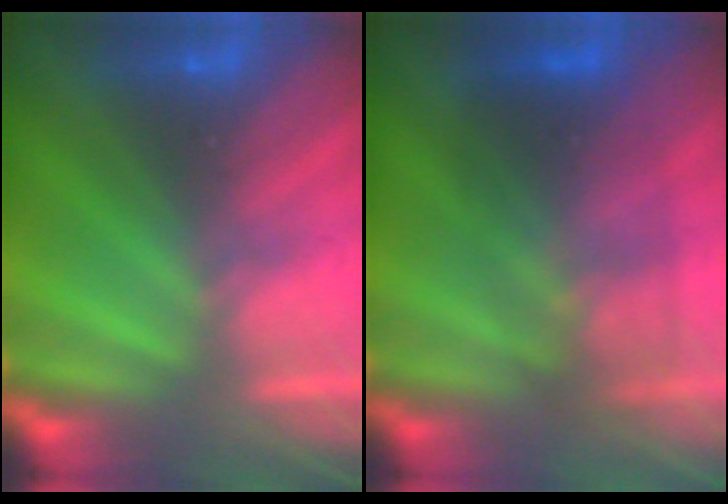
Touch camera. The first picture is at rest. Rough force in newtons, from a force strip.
{"total": 2.9}